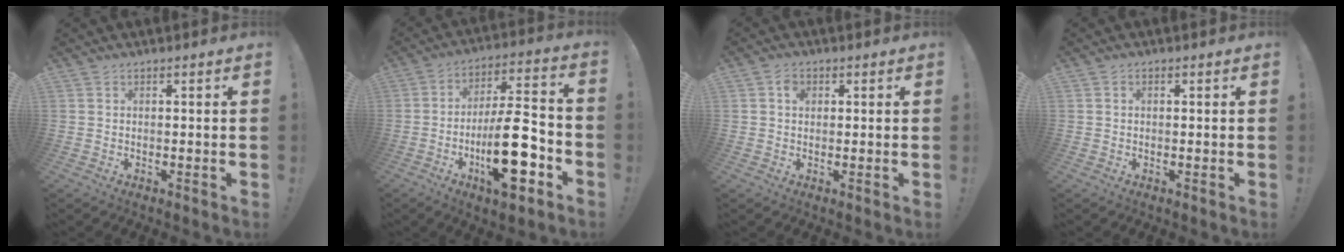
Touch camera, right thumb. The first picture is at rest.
{"total": 19.9, "force": [-6.2, 6.8, 17.6], "torque": [-0.286, 0.028, -0.098]}
{"total": 2.4, "force": [0.5, 2.0, 1.2], "torque": [-0.010, 0.002, 0.006]}
{"total": 0.7, "force": [-0.1, 0.5, 0.4], "torque": [-0.007, 0.003, -0.003]}